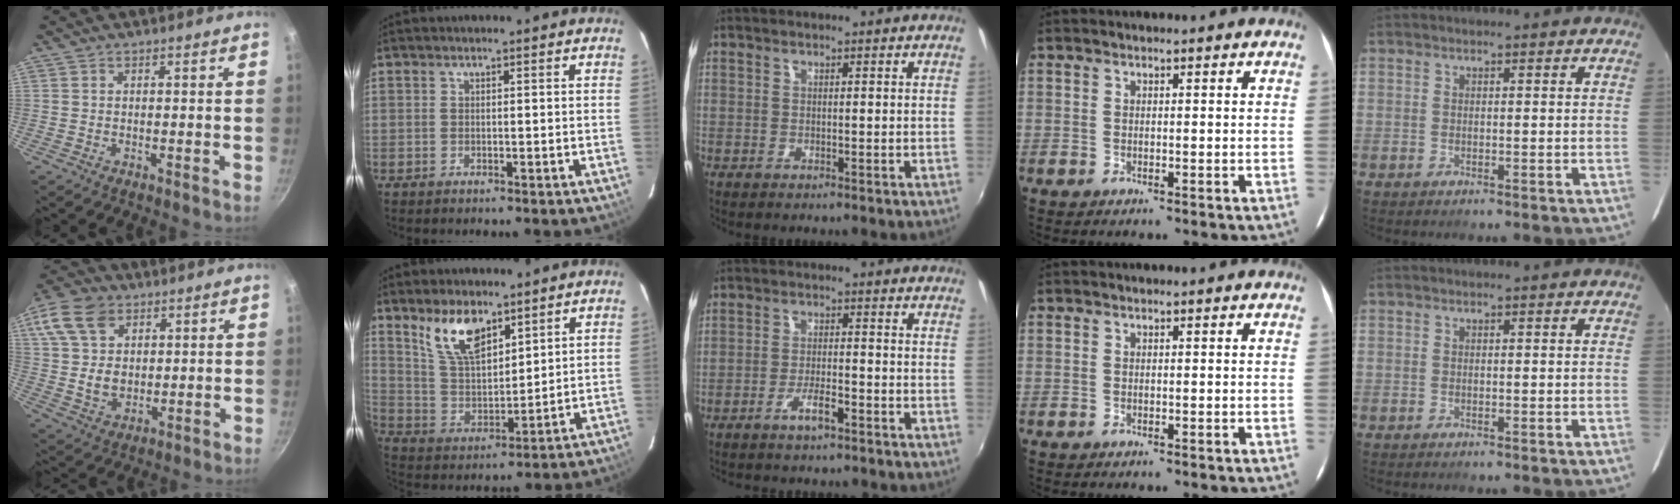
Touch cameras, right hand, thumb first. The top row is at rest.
{"thumb": {"total": 16.3, "force": [6.6, 11.8, 9.2], "torque": [-0.184, 0.002, 0.123]}, "index": {"total": 10.7, "force": [7.1, 4.5, 6.6], "torque": [-0.125, 0.007, 0.147]}, "middle": {"total": 3.9, "force": [-2.9, 0.8, 2.5], "torque": [-0.060, 0.001, -0.052]}}